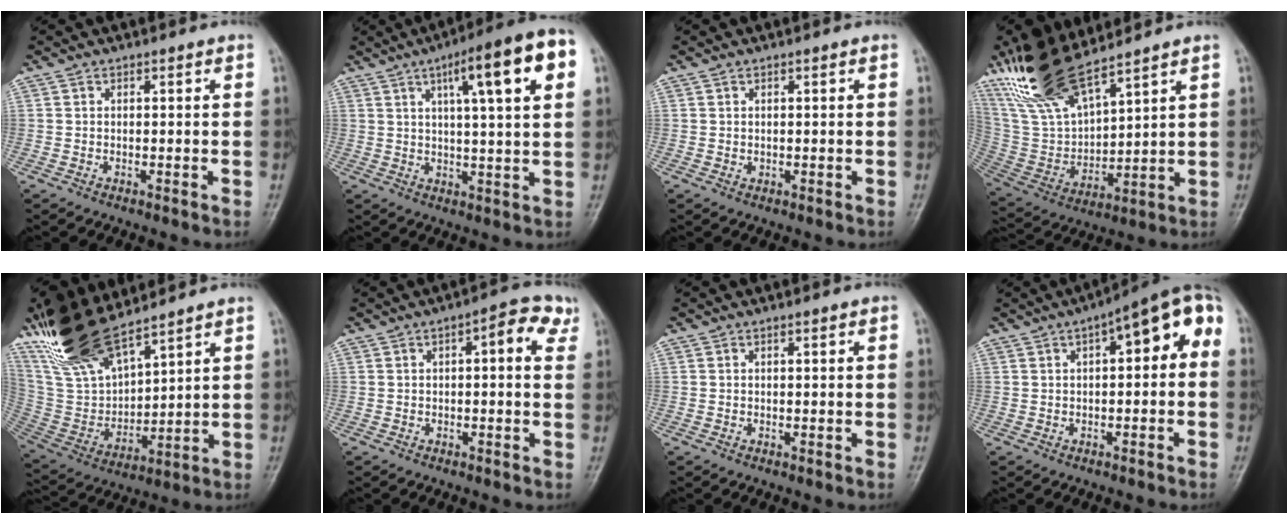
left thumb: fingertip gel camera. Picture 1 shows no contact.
{"total": 15.0, "force": [5.8, 2.6, 13.6], "torque": [-0.189, 0.007, 0.077]}
{"total": 0.6, "force": [0.3, 0.5, 0.2], "torque": [0.001, 0.002, 0.007]}
{"total": 15.9, "force": [12.8, 4.3, 8.3], "torque": [-0.150, -0.056, 0.268]}
{"total": 17.7, "force": [13.9, 5.6, 9.5], "torque": [-0.162, -0.061, 0.285]}
{"total": 6.2, "force": [2.1, 2.4, 5.3], "torque": [-0.058, 0.015, 0.018]}
{"total": 0.7, "force": [0.1, 0.1, 0.7], "torque": [-0.013, 0.001, 0.003]}
{"total": 10.8, "force": [2.4, 4.2, 9.6], "torque": [-0.108, 0.034, 0.020]}